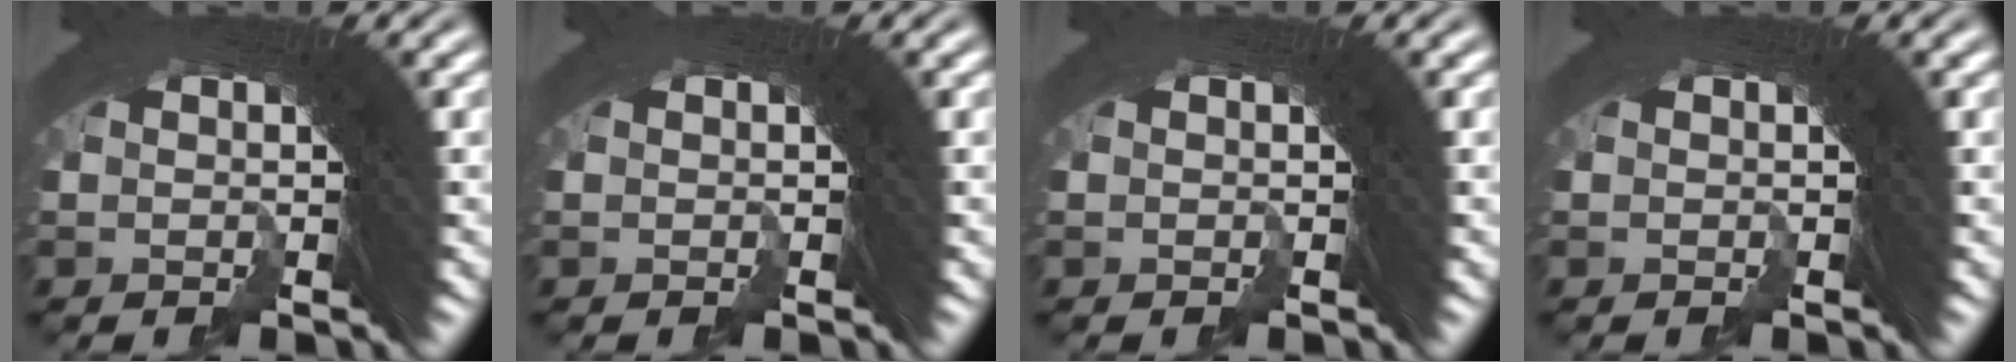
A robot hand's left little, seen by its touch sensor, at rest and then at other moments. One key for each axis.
{"total": 0.0}
{"total": 0.0}
{"total": 0.0}